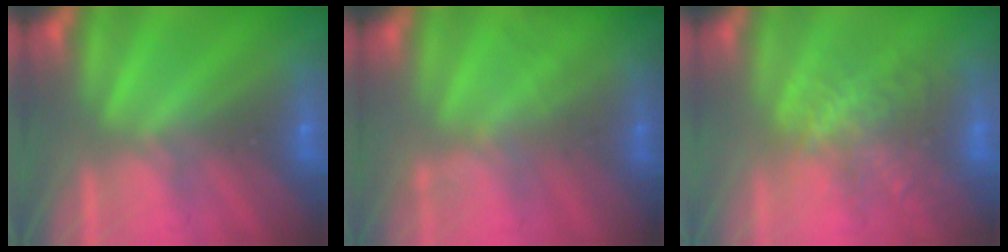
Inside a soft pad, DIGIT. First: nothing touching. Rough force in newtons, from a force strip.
{"total": 1.8}
{"total": 3.2}